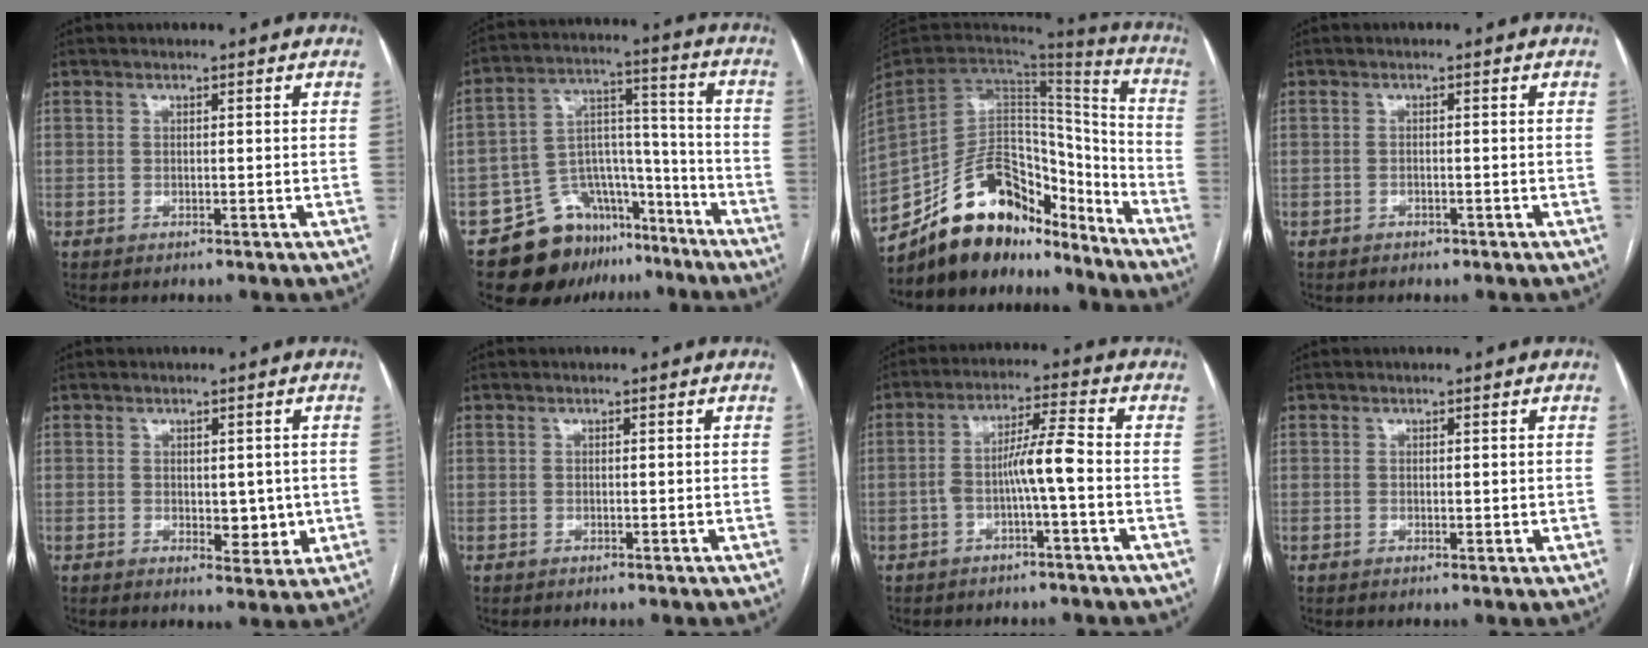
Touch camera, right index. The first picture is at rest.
{"total": 14.7, "force": [-11.2, 8.7, 3.9], "torque": [-0.049, 0.085, -0.177]}
{"total": 22.0, "force": [-17.2, 10.1, 9.2], "torque": [-0.196, 0.033, -0.282]}
{"total": 0.8, "force": [-0.6, 0.6, 0.2], "torque": [-0.006, 0.002, -0.008]}
{"total": 4.4, "force": [-0.1, 2.6, 3.6], "torque": [-0.039, -0.005, 0.007]}
{"total": 0.0}
{"total": 6.0, "force": [-1.6, 0.0, 5.8], "torque": [-0.106, 0.019, -0.026]}
{"total": 0.9, "force": [0.3, 0.7, 0.5], "torque": [-0.003, -0.002, 0.005]}